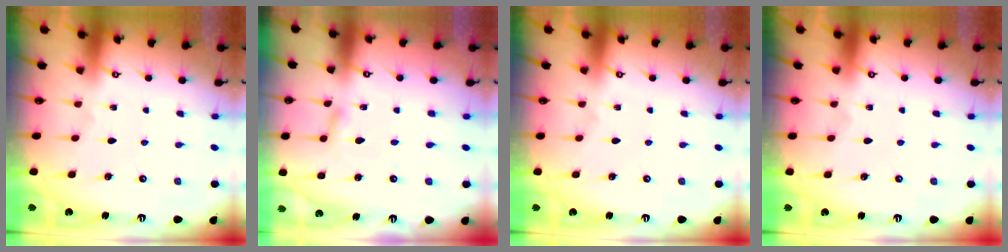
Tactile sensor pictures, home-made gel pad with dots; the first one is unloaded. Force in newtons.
{"total": 3.0, "press": 3.0, "slide": 0.3}
{"total": 0.0}
{"total": 0.0}